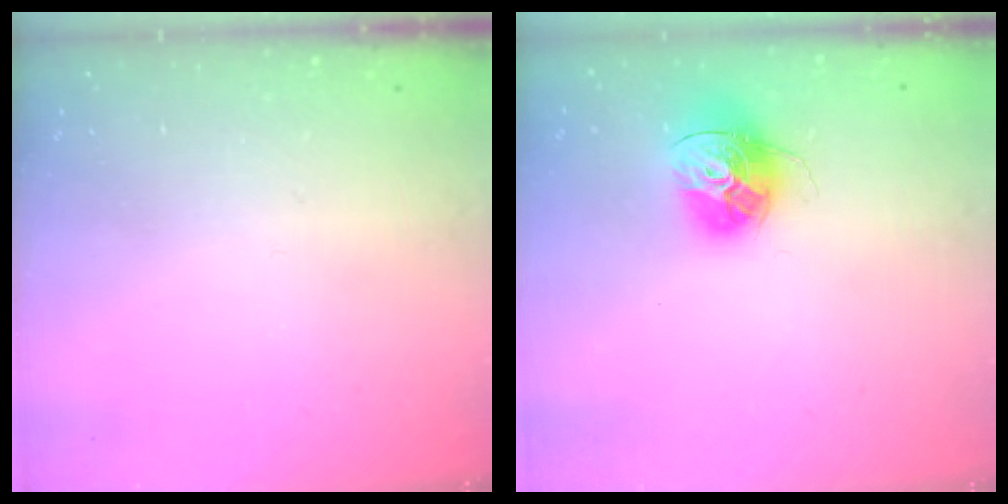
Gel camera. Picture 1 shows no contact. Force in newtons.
{"total": 14.5, "press": 14.4, "slide": 1.5}